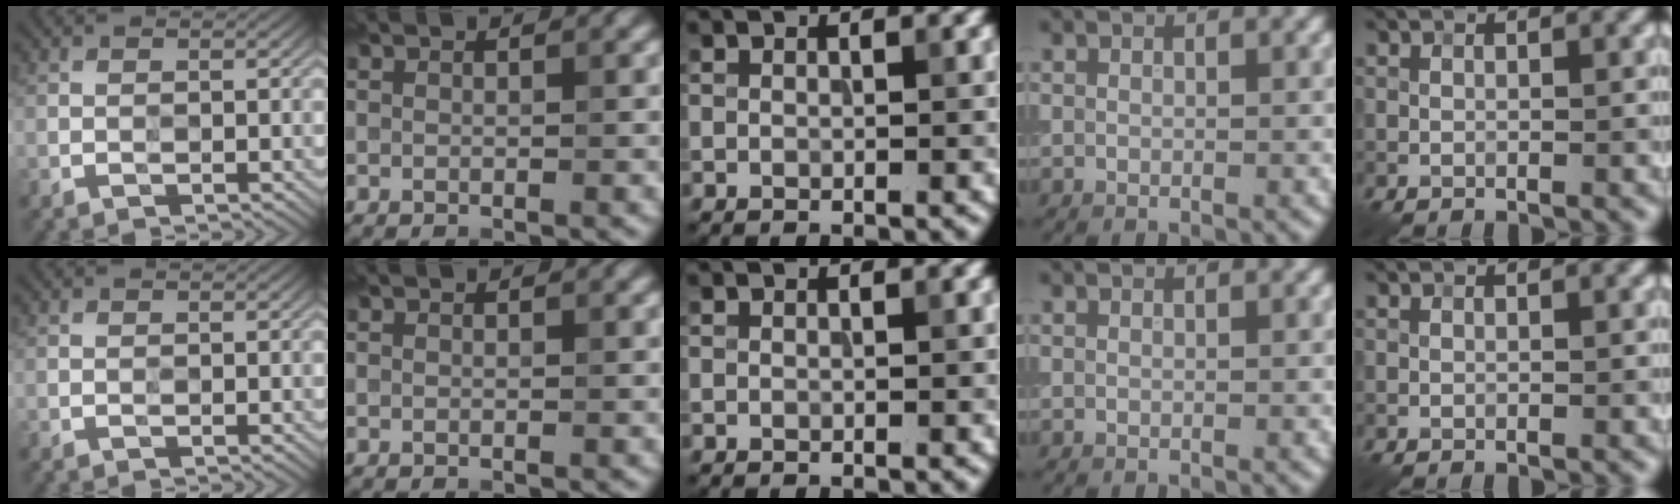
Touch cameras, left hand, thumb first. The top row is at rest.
{}